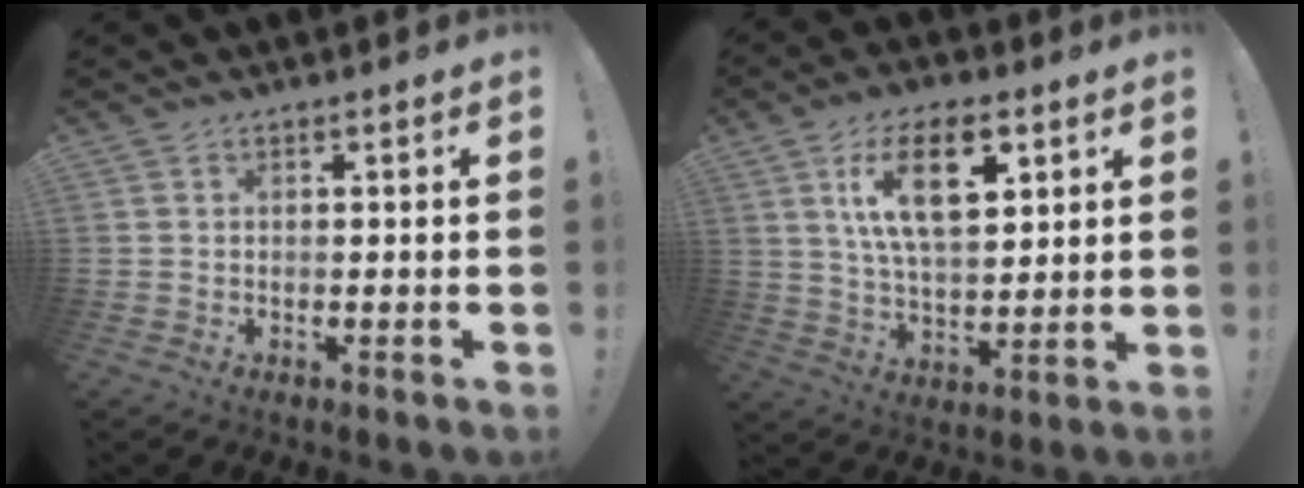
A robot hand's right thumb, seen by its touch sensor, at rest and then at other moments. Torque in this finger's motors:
{"motor_torque": [0.68, 2.24, 0.44, 0.05, 0.16]}